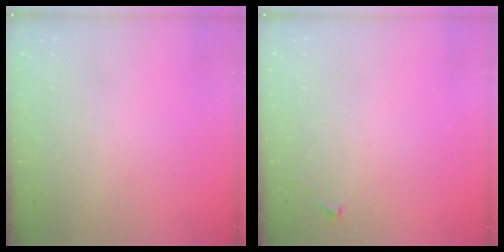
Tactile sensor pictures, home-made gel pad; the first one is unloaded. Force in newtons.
{"total": 2.7, "press": 2.6, "slide": 0.4}